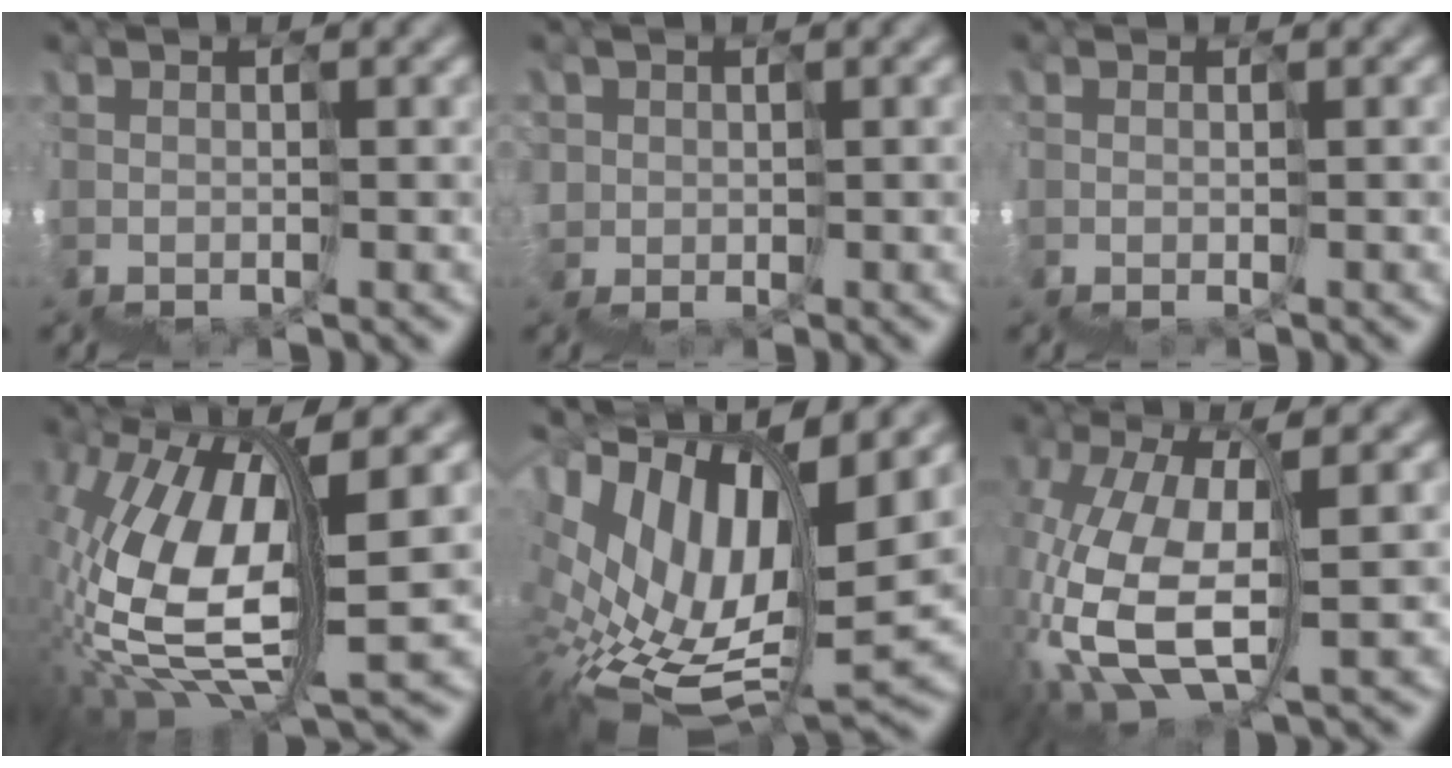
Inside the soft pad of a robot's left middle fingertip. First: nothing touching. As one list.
[{"total": 1.9, "force": [0.8, 1.5, -0.9], "torque": [0.024, 0.006, 0.009]}, {"total": 1.2, "force": [-0.2, 0.5, 1.1], "torque": [-0.014, -0.003, -0.001]}, {"total": 8.5, "force": [2.0, 3.5, 7.4], "torque": [-0.182, 0.009, 0.038]}, {"total": 10.6, "force": [4.7, 4.9, 8.1], "torque": [-0.178, 0.019, 0.097]}, {"total": 7.3, "force": [-0.4, 3.4, 6.5], "torque": [-0.171, 0.006, -0.002]}]